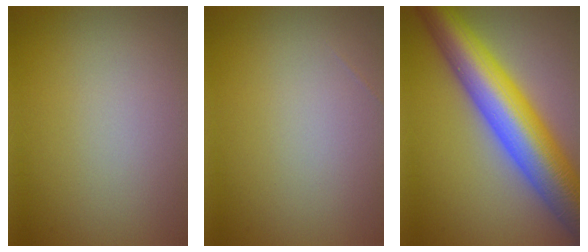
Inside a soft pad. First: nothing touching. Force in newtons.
{"total": 0.0}
{"total": 11.7, "press": 11.7, "slide": 0.5}